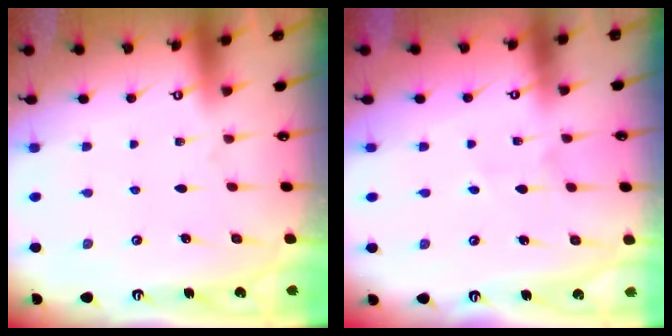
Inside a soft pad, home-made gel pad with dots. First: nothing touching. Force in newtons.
{"total": 2.7, "press": 2.5, "slide": 1.1}